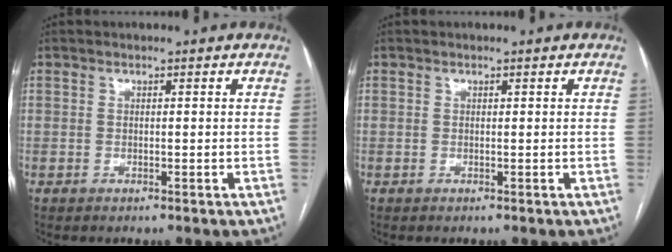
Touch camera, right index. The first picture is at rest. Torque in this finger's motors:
{"motor_torque": [-0.02, -0.07, 0.12, 0.01]}